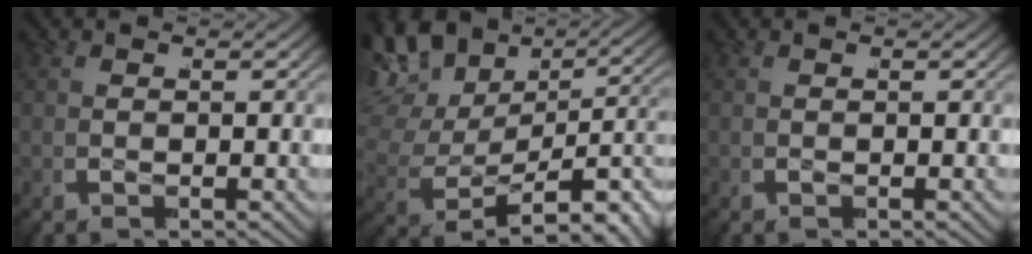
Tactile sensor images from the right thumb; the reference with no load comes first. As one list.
[{"total": 11.4, "force": [-0.6, 8.6, 7.3], "torque": [-0.147, -0.004, -0.012]}, {"total": 0.0}]